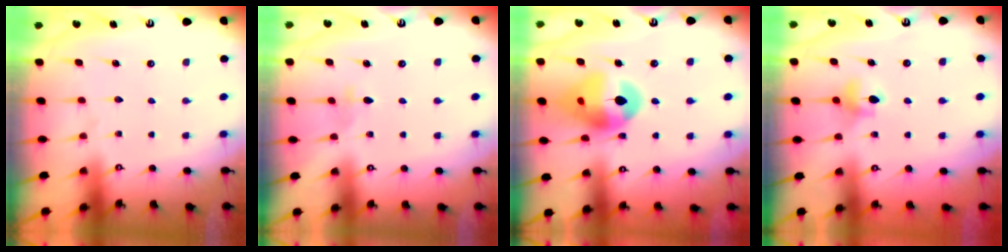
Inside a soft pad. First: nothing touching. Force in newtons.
{"total": 2.8, "press": 2.7, "slide": 0.6}
{"total": 15.4, "press": 15.2, "slide": 2.2}
{"total": 6.5, "press": 6.4, "slide": 0.7}